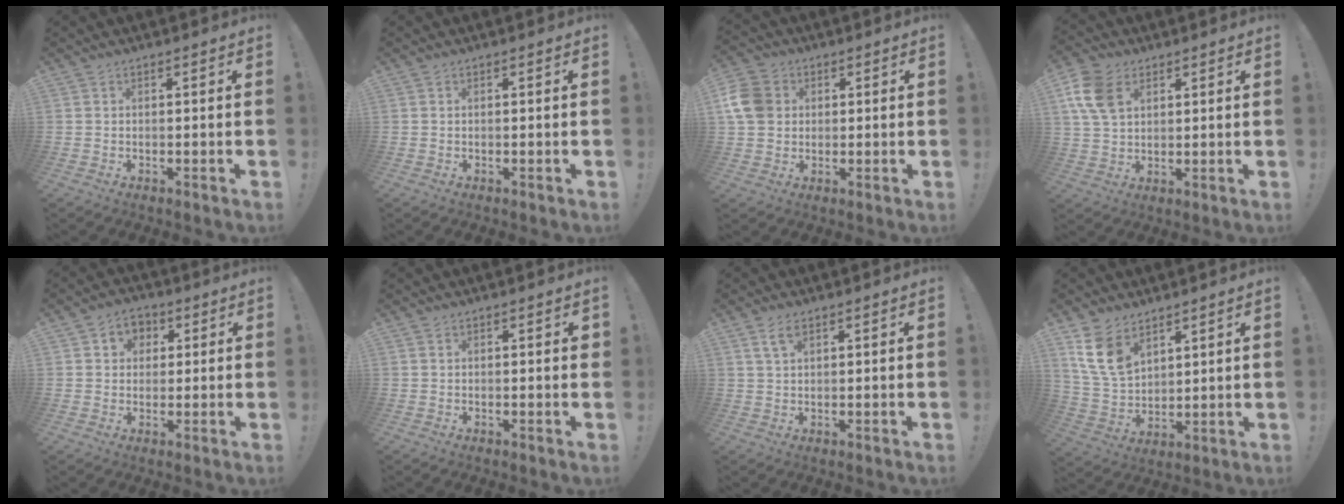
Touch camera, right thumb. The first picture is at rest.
{"total": 0.0}
{"total": 9.8, "force": [1.9, 8.3, 4.9], "torque": [-0.096, 0.003, 0.039]}
{"total": 12.0, "force": [4.9, 8.5, 7.1], "torque": [-0.144, -0.005, 0.096]}
{"total": 5.7, "force": [1.3, 5.1, 1.9], "torque": [-0.018, -0.003, 0.023]}
{"total": 0.8, "force": [0.5, 0.5, 0.4], "torque": [-0.005, 0.000, 0.009]}
{"total": 3.7, "force": [1.9, 1.4, 2.8], "torque": [-0.057, 0.002, 0.035]}
{"total": 12.0, "force": [7.1, 7.5, 6.1], "torque": [-0.127, -0.031, 0.144]}